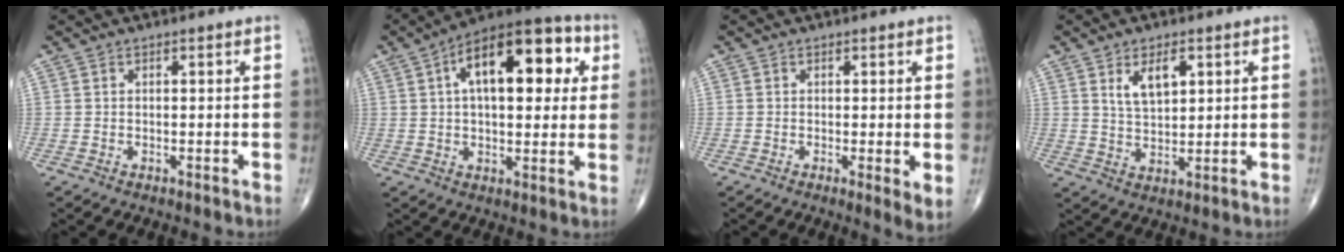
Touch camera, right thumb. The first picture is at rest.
{"total": 20.6, "force": [5.8, 9.9, 17.0], "torque": [-0.224, 0.023, 0.076]}
{"total": 3.1, "force": [-0.1, 0.7, 3.1], "torque": [-0.051, -0.013, -0.006]}
{"total": 6.5, "force": [2.7, 3.3, 4.8], "torque": [-0.074, -0.017, 0.054]}